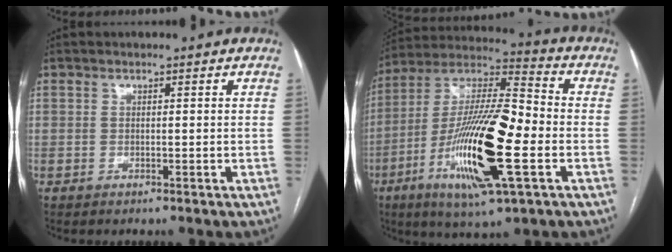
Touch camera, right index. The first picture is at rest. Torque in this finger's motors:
{"motor_torque": [2.14, 0.00, 0.70, 0.21]}